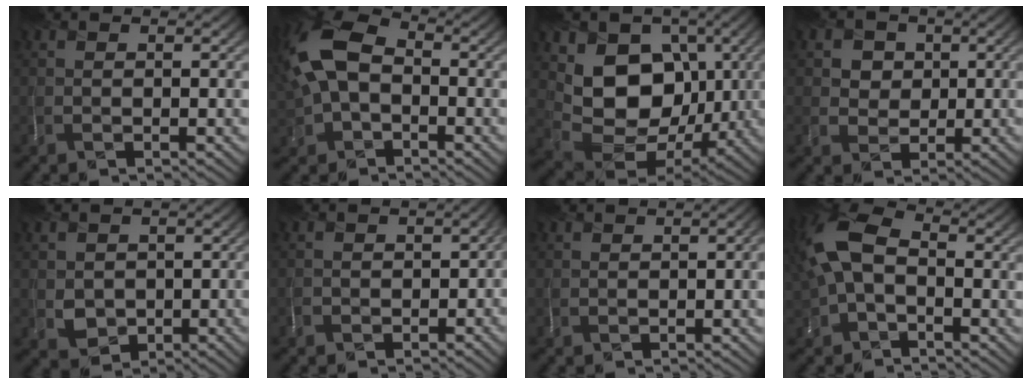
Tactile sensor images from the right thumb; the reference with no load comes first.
{"total": 10.7, "force": [0.6, 7.2, 7.9], "torque": [-0.201, 0.006, 0.002]}
{"total": 11.4, "force": [2.6, 9.2, 6.3], "torque": [-0.121, -0.026, 0.044]}
{"total": 3.6, "force": [1.3, 3.3, 0.6], "torque": [-0.025, -0.013, 0.032]}
{"total": 3.4, "force": [-0.1, 3.3, 0.7], "torque": [-0.026, -0.015, 0.003]}
{"total": 1.9, "force": [-1.4, 1.3, 0.0], "torque": [0.007, -0.011, -0.021]}
{"total": 0.9, "force": [0.0, 0.2, 0.8], "torque": [-0.007, 0.001, -0.002]}
{"total": 8.1, "force": [0.3, 5.2, 6.2], "torque": [-0.162, 0.008, -0.002]}